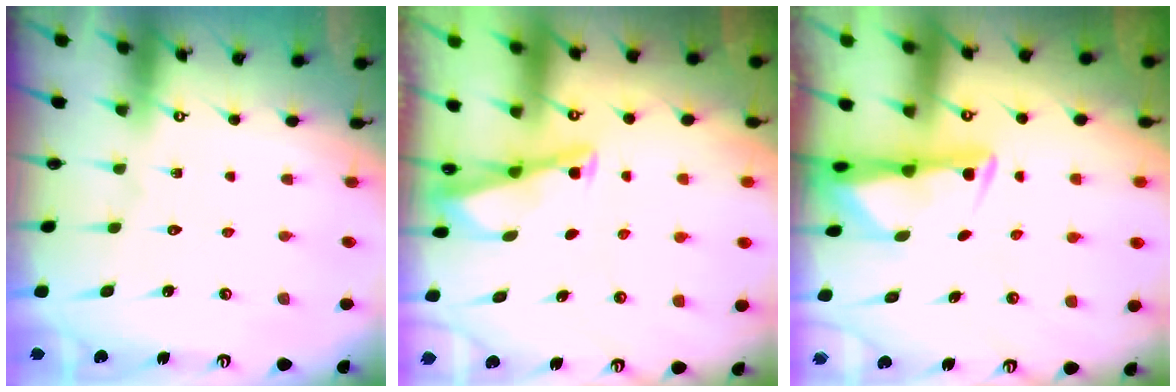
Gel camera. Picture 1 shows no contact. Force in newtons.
{"total": 2.9, "press": 2.9, "slide": 0.2}
{"total": 3.0, "press": 2.9, "slide": 0.5}